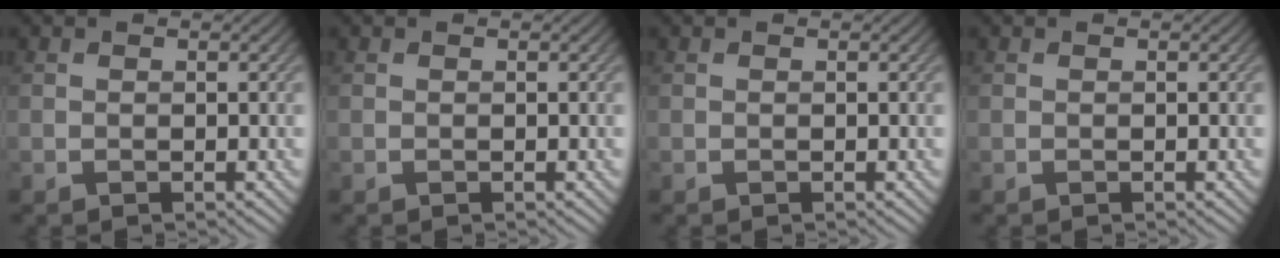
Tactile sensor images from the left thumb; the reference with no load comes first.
{"total": 0.0}
{"total": 0.0}
{"total": 0.0}